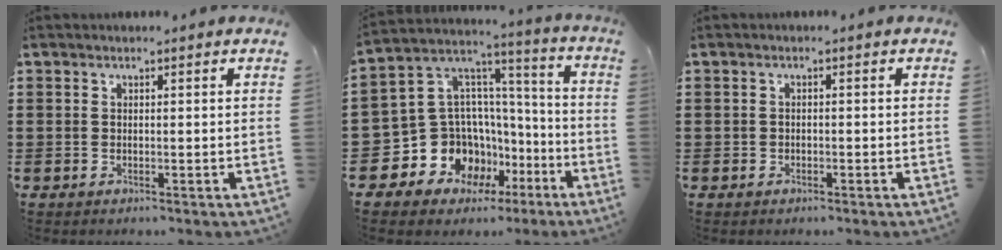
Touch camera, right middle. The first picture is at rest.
{"total": 11.7, "force": [-5.5, 10.1, 2.3], "torque": [-0.100, -0.018, -0.082]}
{"total": 0.8, "force": [-0.5, 0.6, 0.0], "torque": [-0.002, 0.000, -0.010]}